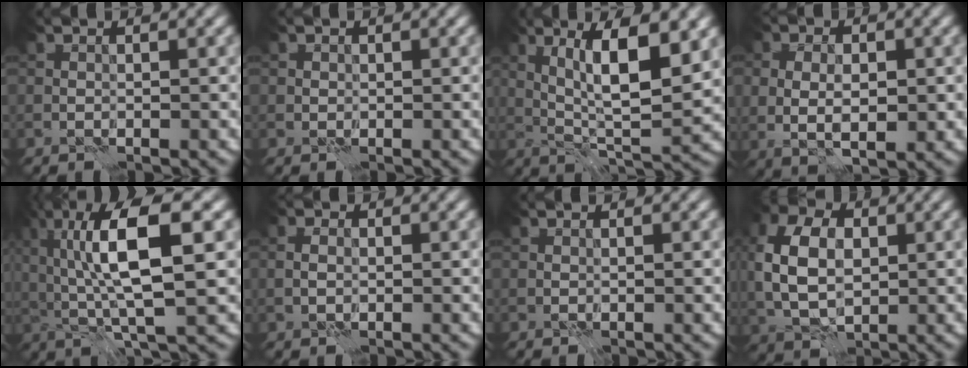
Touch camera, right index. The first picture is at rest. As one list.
[{"total": 0.7, "force": [0.1, 0.4, -0.5], "torque": [0.014, -0.003, 0.001]}, {"total": 8.2, "force": [2.6, 2.0, 7.6], "torque": [-0.119, -0.001, 0.050]}, {"total": 4.3, "force": [-0.2, 2.7, 3.3], "torque": [-0.045, -0.004, 0.003]}, {"total": 9.0, "force": [1.9, 2.6, 8.4], "torque": [-0.147, 0.004, 0.035]}, {"total": 1.0, "force": [-0.2, 0.9, 0.5], "torque": [-0.009, -0.001, -0.002]}, {"total": 0.0}, {"total": 7.3, "force": [0.7, 5.2, 5.1], "torque": [-0.122, 0.007, 0.006]}]